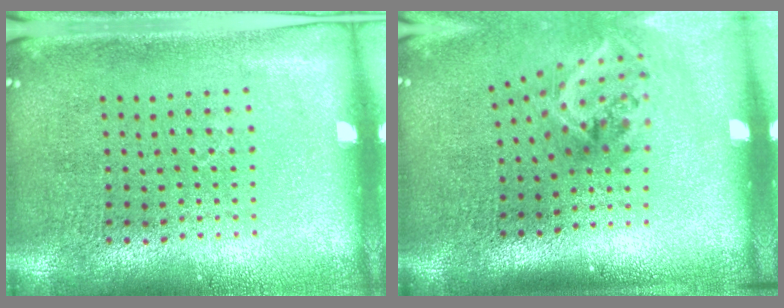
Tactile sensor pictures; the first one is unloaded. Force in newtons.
{"total": 2.1, "press": 1.3, "slide": 1.7}